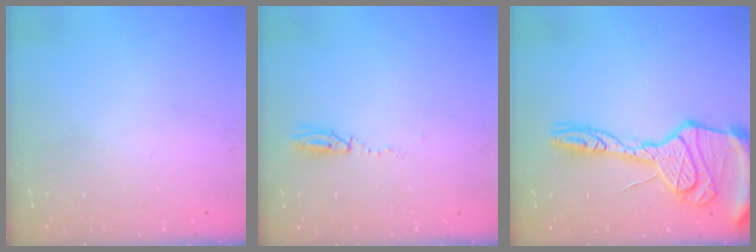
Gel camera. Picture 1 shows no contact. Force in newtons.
{"total": 3.1, "press": 2.5, "slide": 1.9}
{"total": 22.2, "press": 22.1, "slide": 2.0}